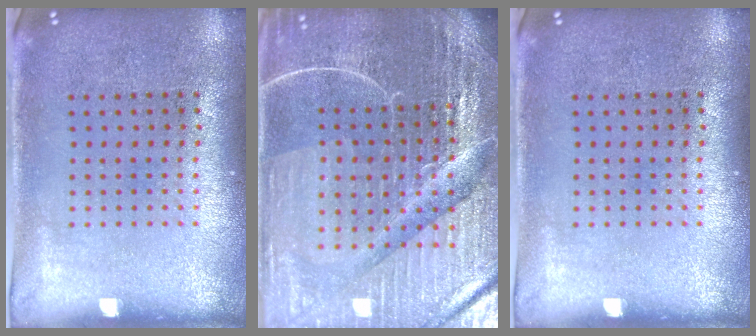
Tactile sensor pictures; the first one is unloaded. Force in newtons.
{"total": 6.3, "press": 5.7, "slide": 2.8}
{"total": 0.0}